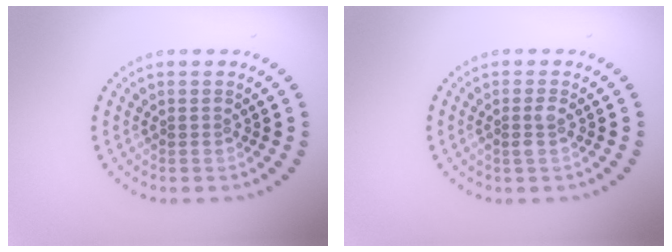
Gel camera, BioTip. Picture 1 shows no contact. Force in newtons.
{"total": 1.1, "press": 1.0, "slide": 0.4}